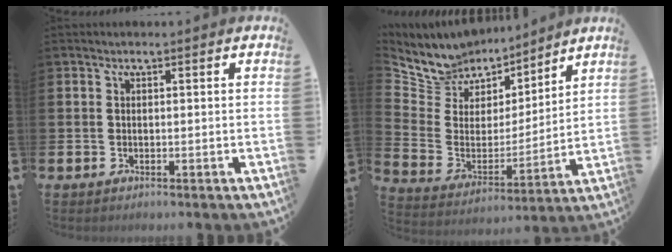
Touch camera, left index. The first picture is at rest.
{"total": 9.1, "force": [8.3, 3.5, -0.9], "torque": [-0.044, -0.074, 0.155]}